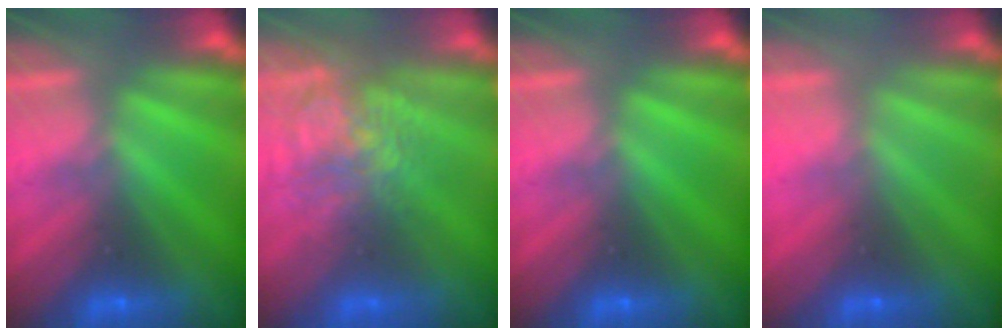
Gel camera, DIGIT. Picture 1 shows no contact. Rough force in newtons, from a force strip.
{"total": 3.6}
{"total": 0.0}
{"total": 3.0}